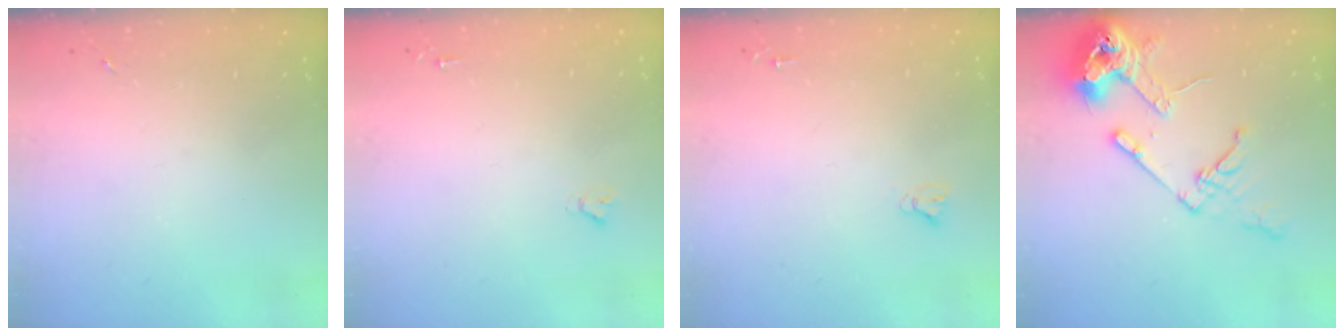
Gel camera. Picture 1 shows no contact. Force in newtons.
{"total": 1.6, "press": 1.6, "slide": 0.2}
{"total": 2.5, "press": 2.5, "slide": 0.2}
{"total": 17.0, "press": 16.9, "slide": 1.9}